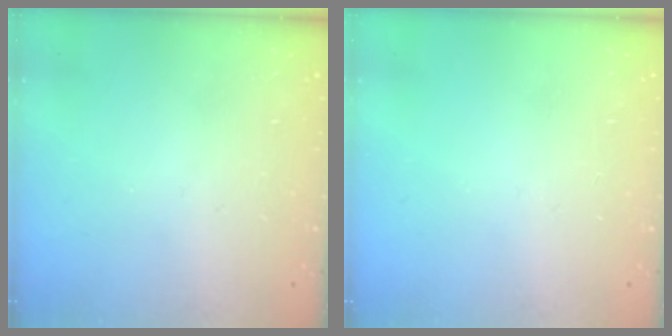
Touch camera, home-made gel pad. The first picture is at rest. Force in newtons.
{"total": 0.0}